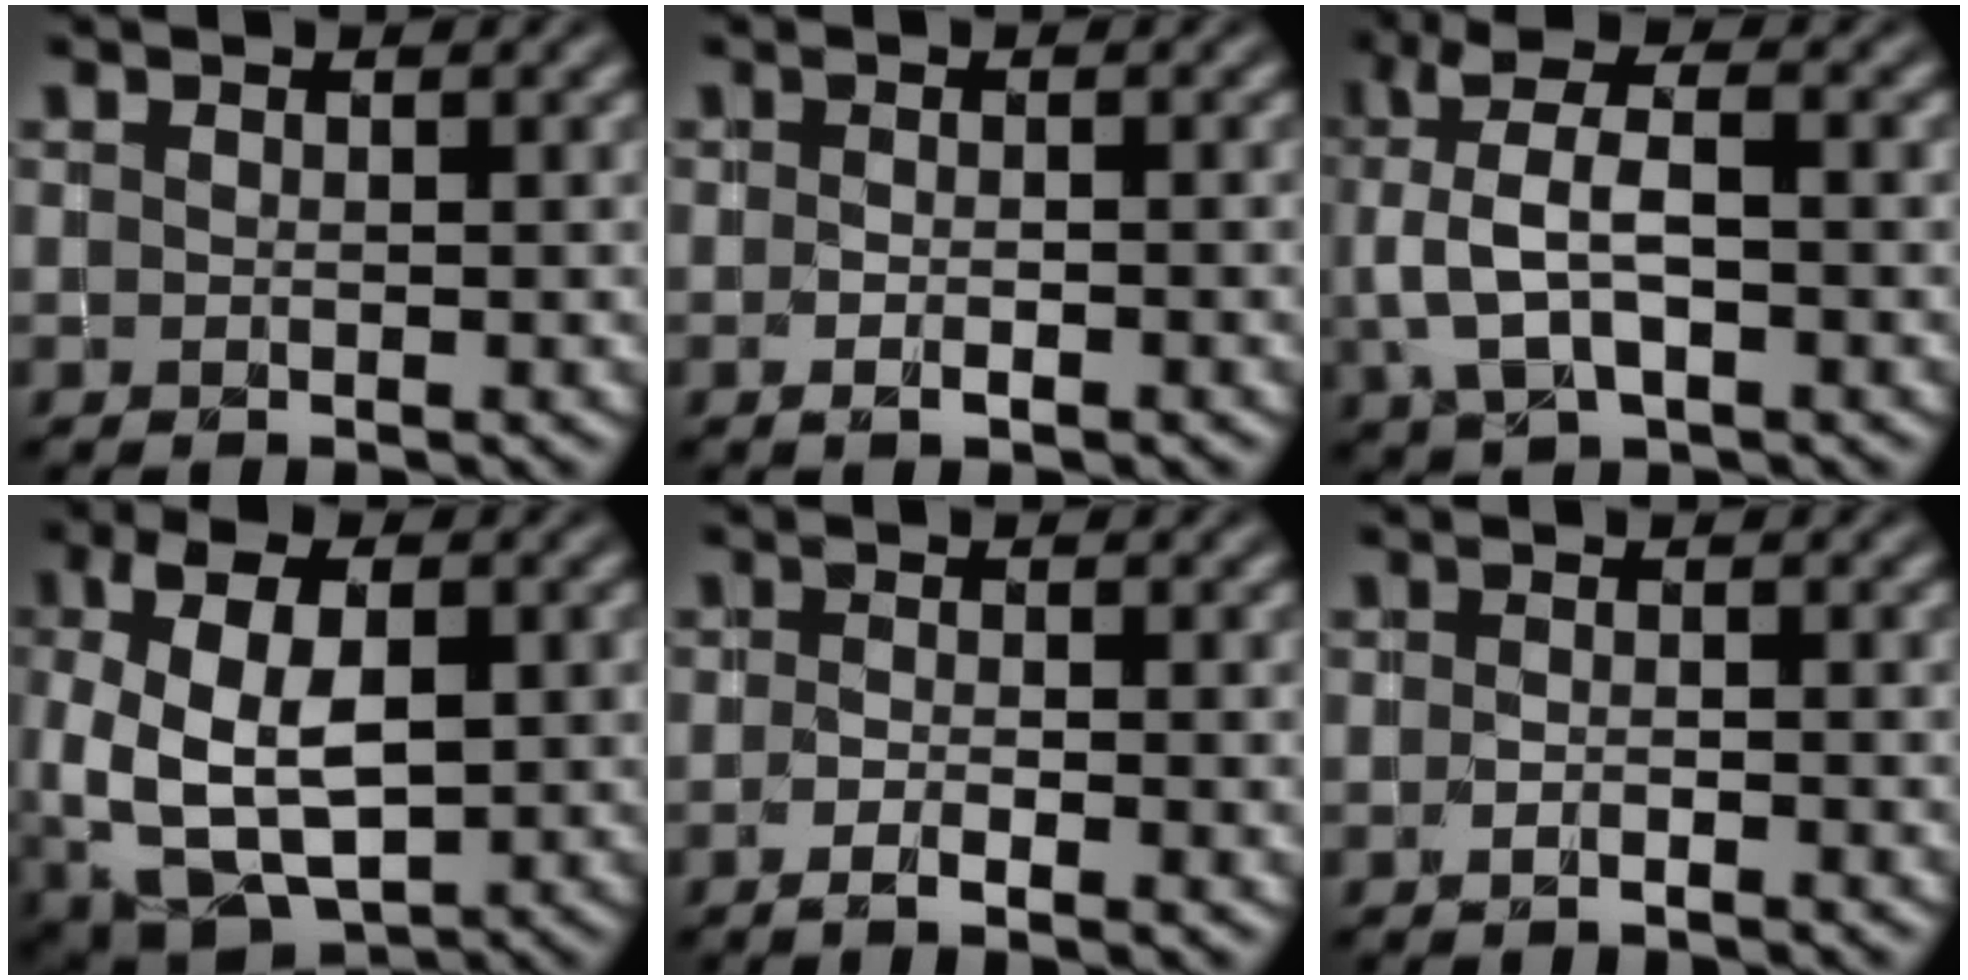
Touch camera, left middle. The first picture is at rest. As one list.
[{"total": 1.1, "force": [-0.5, 0.4, 0.9], "torque": [-0.013, -0.002, -0.007]}, {"total": 5.4, "force": [0.6, 2.6, 4.7], "torque": [-0.091, 0.011, 0.007]}, {"total": 10.6, "force": [-0.1, 6.1, 8.6], "torque": [-0.179, 0.000, 0.002]}, {"total": 2.5, "force": [-1.2, 0.6, 2.1], "torque": [-0.031, -0.004, -0.021]}, {"total": 0.9, "force": [-0.8, 0.2, 0.4], "torque": [-0.006, -0.002, -0.015]}]